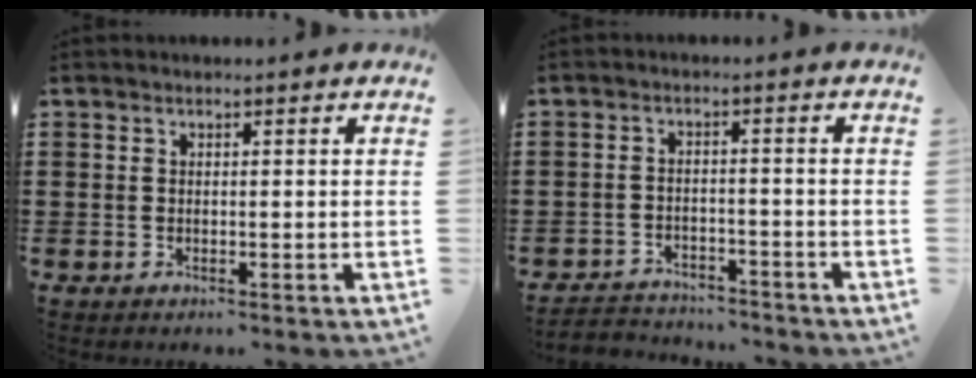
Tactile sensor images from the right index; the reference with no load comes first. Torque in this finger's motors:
{"motor_torque": [0.46, 1.37, -1.05, -0.21]}